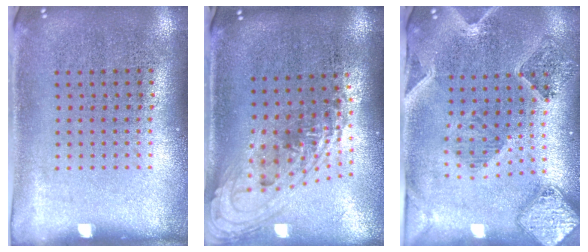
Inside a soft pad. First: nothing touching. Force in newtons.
{"total": 1.7, "press": 1.3, "slide": 1.0}
{"total": 1.5, "press": 1.4, "slide": 0.3}